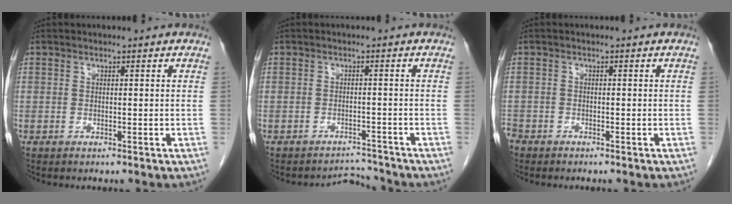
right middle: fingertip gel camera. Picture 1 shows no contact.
{"total": 2.8, "force": [-2.4, -0.1, -1.4], "torque": [0.024, 0.004, -0.033]}
{"total": 2.8, "force": [-2.3, 1.6, 0.5], "torque": [-0.018, -0.001, -0.045]}